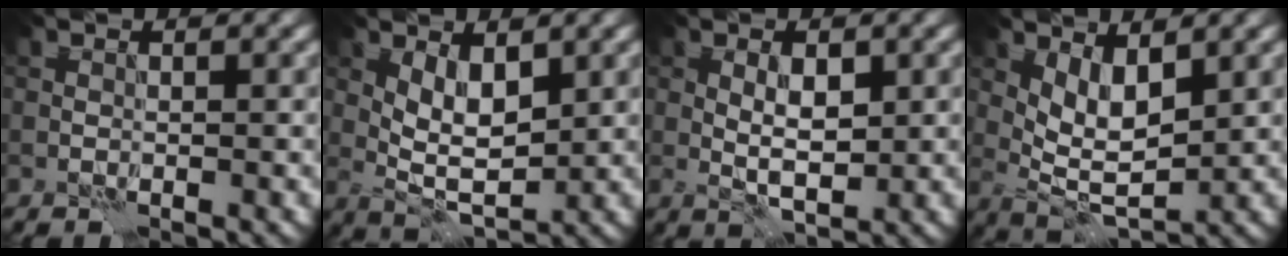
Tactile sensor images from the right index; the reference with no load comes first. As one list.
[{"total": 4.0, "force": [0.9, 1.7, 3.5], "torque": [-0.062, -0.006, 0.018]}, {"total": 2.8, "force": [0.2, 1.1, 2.6], "torque": [-0.044, -0.003, 0.004]}, {"total": 4.3, "force": [1.4, 1.7, 3.6], "torque": [-0.068, -0.013, 0.029]}]